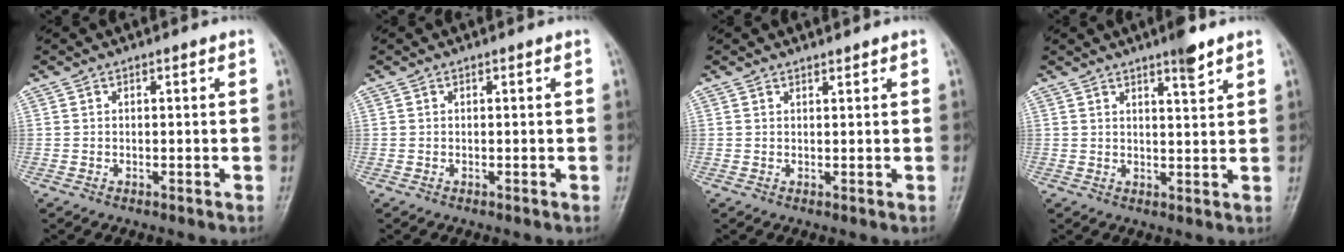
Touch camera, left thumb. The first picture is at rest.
{"total": 0.0}
{"total": 0.8, "force": [0.8, 0.1, 0.1], "torque": [-0.002, -0.008, 0.013]}
{"total": 4.2, "force": [3.0, 0.6, 2.9], "torque": [-0.039, -0.021, 0.046]}